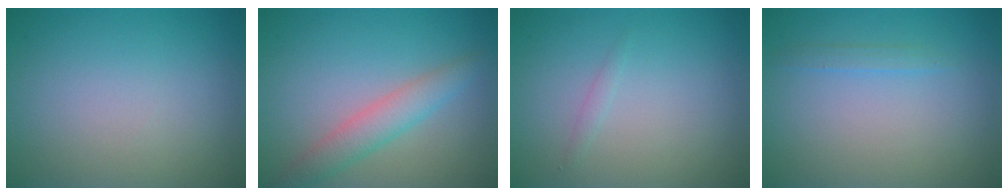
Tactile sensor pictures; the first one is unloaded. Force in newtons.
{"total": 2.4, "press": 2.4, "slide": 0.2}
{"total": 0.6, "press": 0.6, "slide": 0.0}
{"total": 0.9, "press": 0.9, "slide": 0.1}